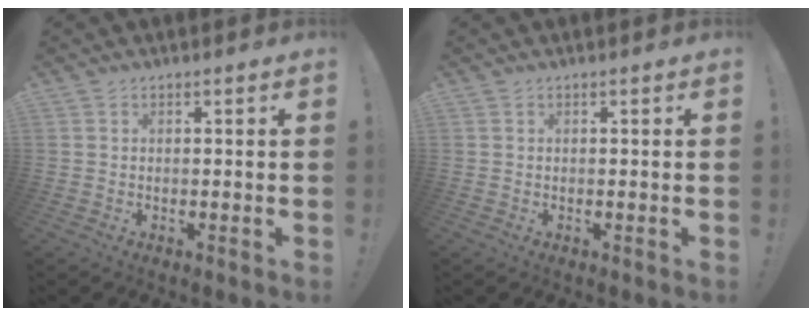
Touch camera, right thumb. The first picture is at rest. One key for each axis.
{"total": 0.0}